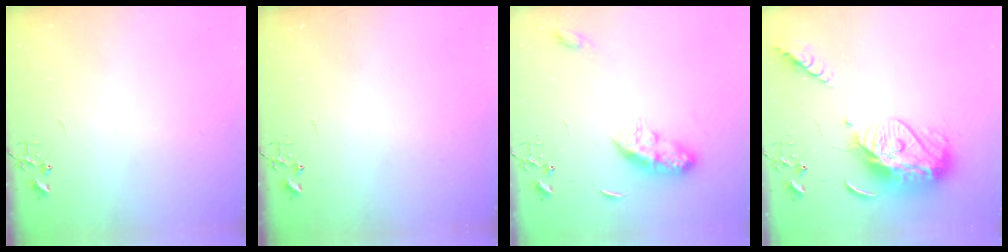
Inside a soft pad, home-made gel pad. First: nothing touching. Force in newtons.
{"total": 0.0}
{"total": 9.7, "press": 9.7, "slide": 0.1}
{"total": 17.5, "press": 17.4, "slide": 1.6}